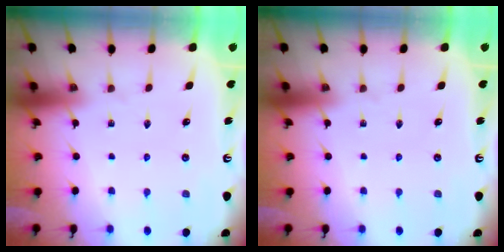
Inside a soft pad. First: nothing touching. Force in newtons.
{"total": 0.0}